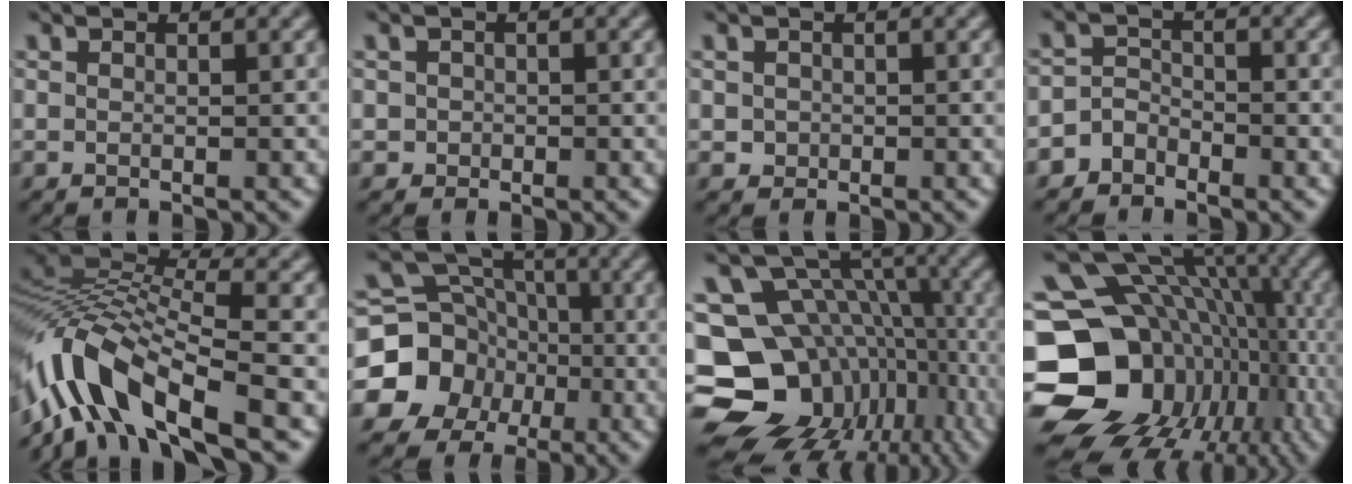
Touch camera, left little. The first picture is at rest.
{"total": 1.0, "force": [-0.1, 1.0, 0.0], "torque": [0.014, -0.001, 0.001]}
{"total": 0.8, "force": [-0.1, 0.8, 0.1], "torque": [0.001, -0.003, 0.000]}
{"total": 2.2, "force": [-1.7, 1.3, 0.1], "torque": [0.018, 0.013, -0.037]}
{"total": 10.9, "force": [-5.5, 3.8, 8.6], "torque": [-0.163, 0.017, -0.114]}
{"total": 13.4, "force": [-4.7, 12.0, 3.7], "torque": [-0.098, -0.010, -0.090]}
{"total": 17.0, "force": [-6.1, 13.4, 8.6], "torque": [-0.159, 0.005, -0.077]}
{"total": 19.8, "force": [-5.8, 15.6, 10.7], "torque": [-0.193, 0.000, -0.079]}